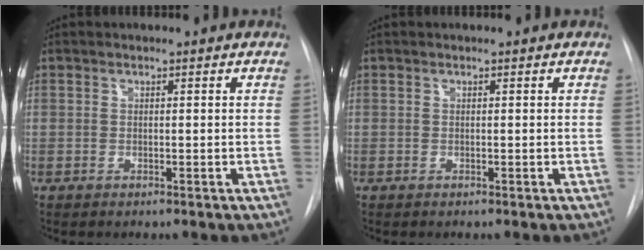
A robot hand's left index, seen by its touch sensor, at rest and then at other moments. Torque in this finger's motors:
{"motor_torque": [0.00, 0.00, 0.00, 0.00]}